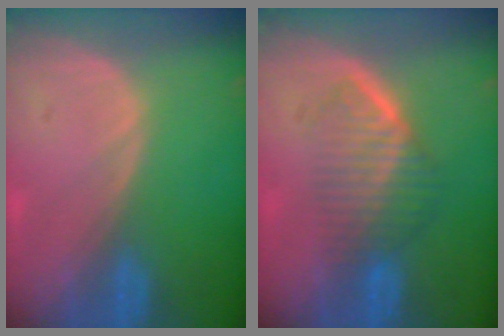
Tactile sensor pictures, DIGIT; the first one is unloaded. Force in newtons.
{"total": 6.6, "press": 5.9, "slide": 3.1}